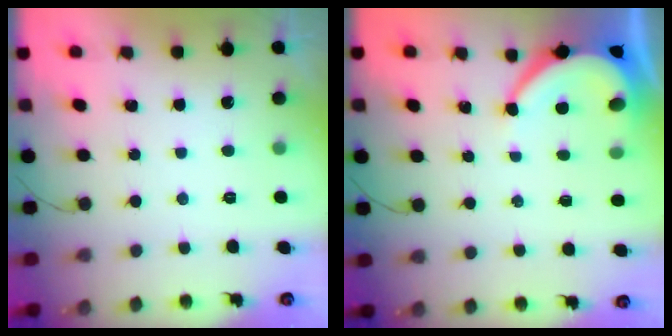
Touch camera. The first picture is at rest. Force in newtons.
{"total": 8.0, "press": 8.0, "slide": 0.7}